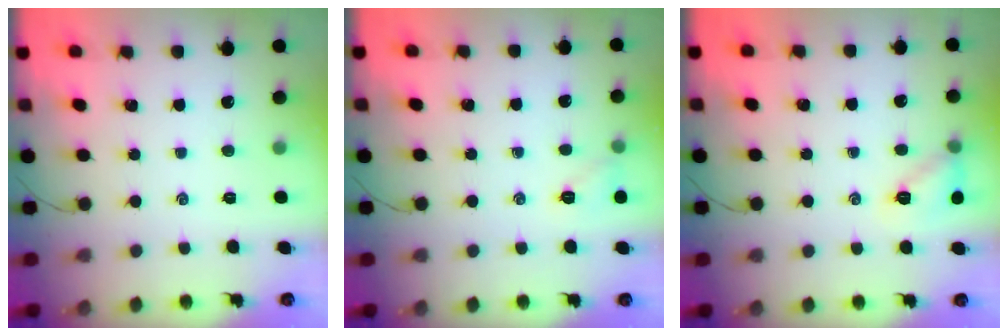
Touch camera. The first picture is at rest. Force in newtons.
{"total": 6.1, "press": 5.9, "slide": 1.3}
{"total": 10.0, "press": 9.8, "slide": 1.7}